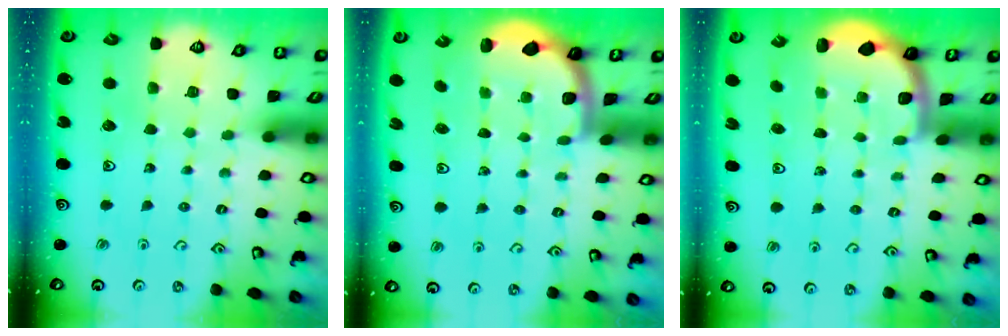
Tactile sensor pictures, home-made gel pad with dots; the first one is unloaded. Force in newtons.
{"total": 1.7, "press": 1.7, "slide": 0.3}
{"total": 1.7, "press": 1.7, "slide": 0.3}